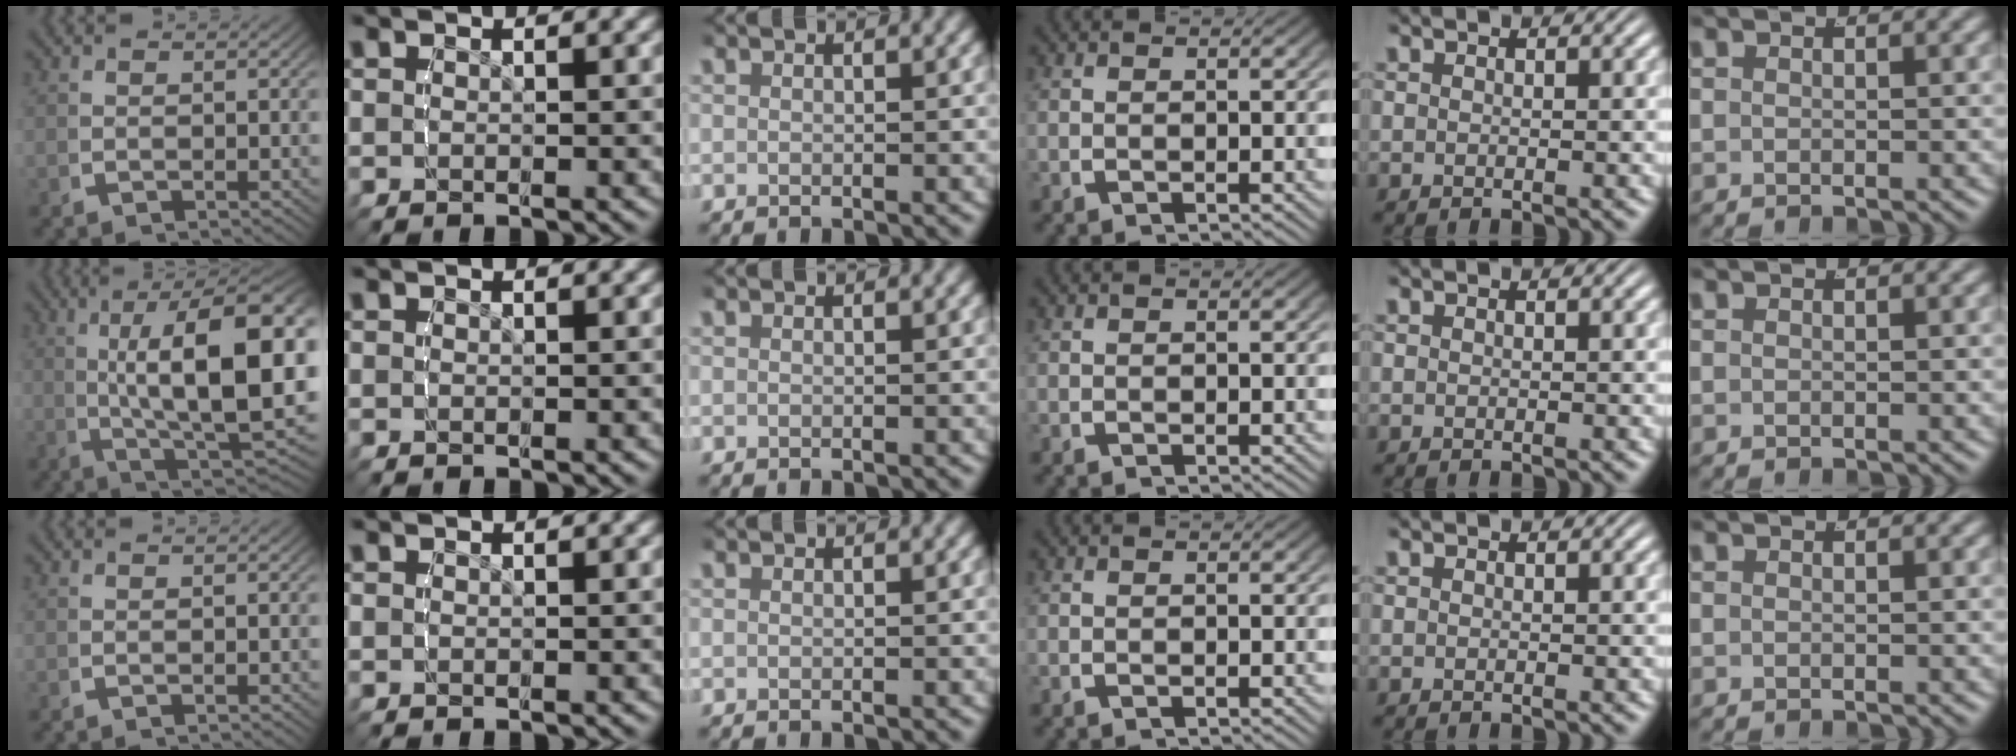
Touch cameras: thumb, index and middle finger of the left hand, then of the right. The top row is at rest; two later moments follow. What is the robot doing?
{"motion": "lift_and_place", "object": "cubes"}